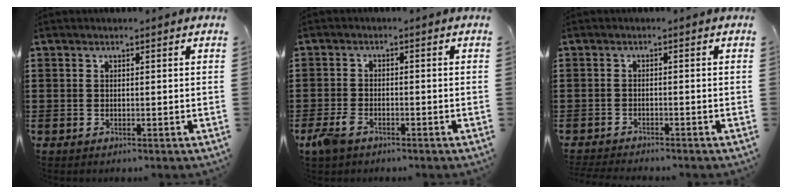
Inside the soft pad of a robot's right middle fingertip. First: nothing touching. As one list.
[{"total": 3.4, "force": [-2.1, 1.7, 2.1], "torque": [-0.064, -0.004, -0.046]}, {"total": 1.6, "force": [-1.6, 0.0, 0.1], "torque": [-0.005, 0.000, -0.033]}]